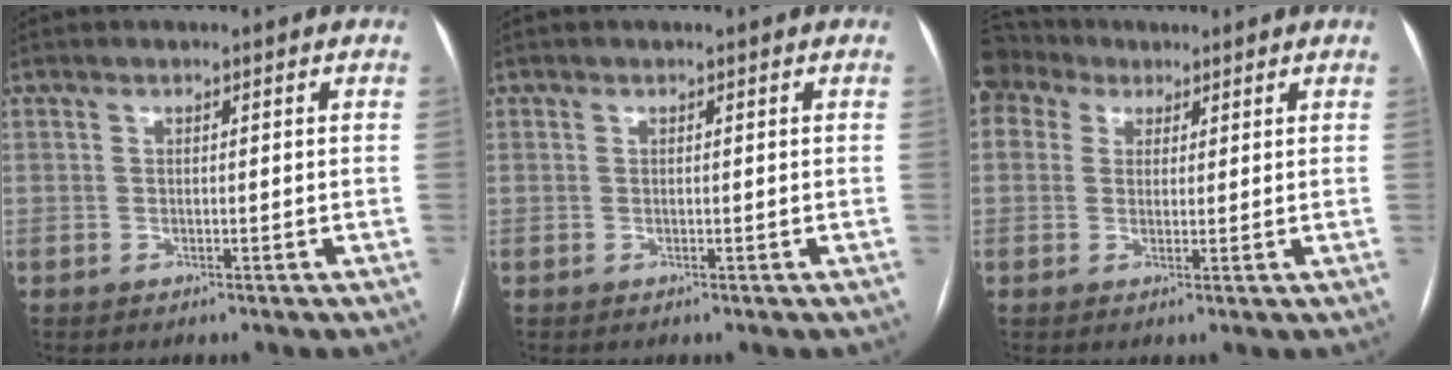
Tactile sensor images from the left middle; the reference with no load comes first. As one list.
[{"total": 0.0}, {"total": 5.7, "force": [3.8, 4.1, 1.3], "torque": [-0.037, 0.038, 0.077]}]